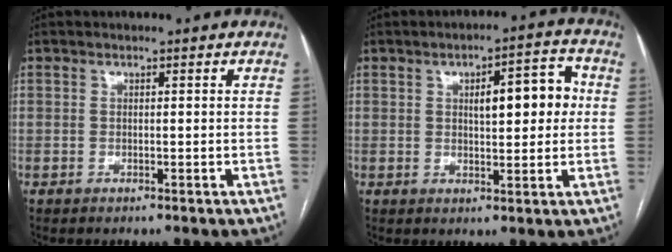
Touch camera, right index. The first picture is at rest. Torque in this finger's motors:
{"motor_torque": [0.21, 0.00, 0.20, 0.07]}